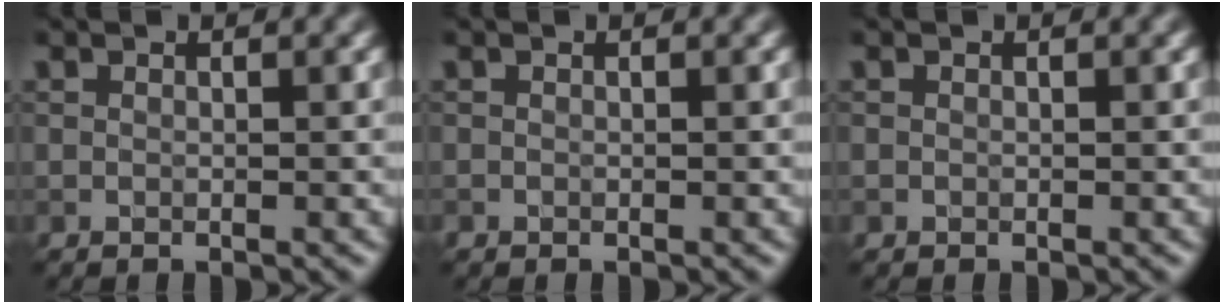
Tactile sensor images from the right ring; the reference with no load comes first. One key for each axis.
{"total": 0.0}
{"total": 0.0}